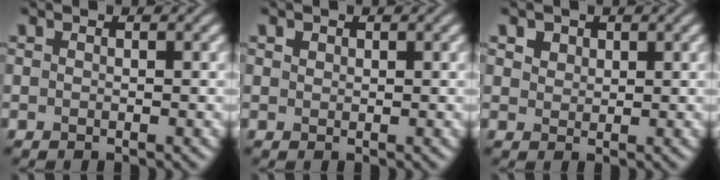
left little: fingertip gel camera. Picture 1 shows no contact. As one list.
[{"total": 0.7, "force": [0.5, 0.5, 0.2], "torque": [-0.004, -0.001, 0.010]}, {"total": 2.9, "force": [1.9, 1.8, 1.2], "torque": [-0.034, 0.007, 0.030]}]